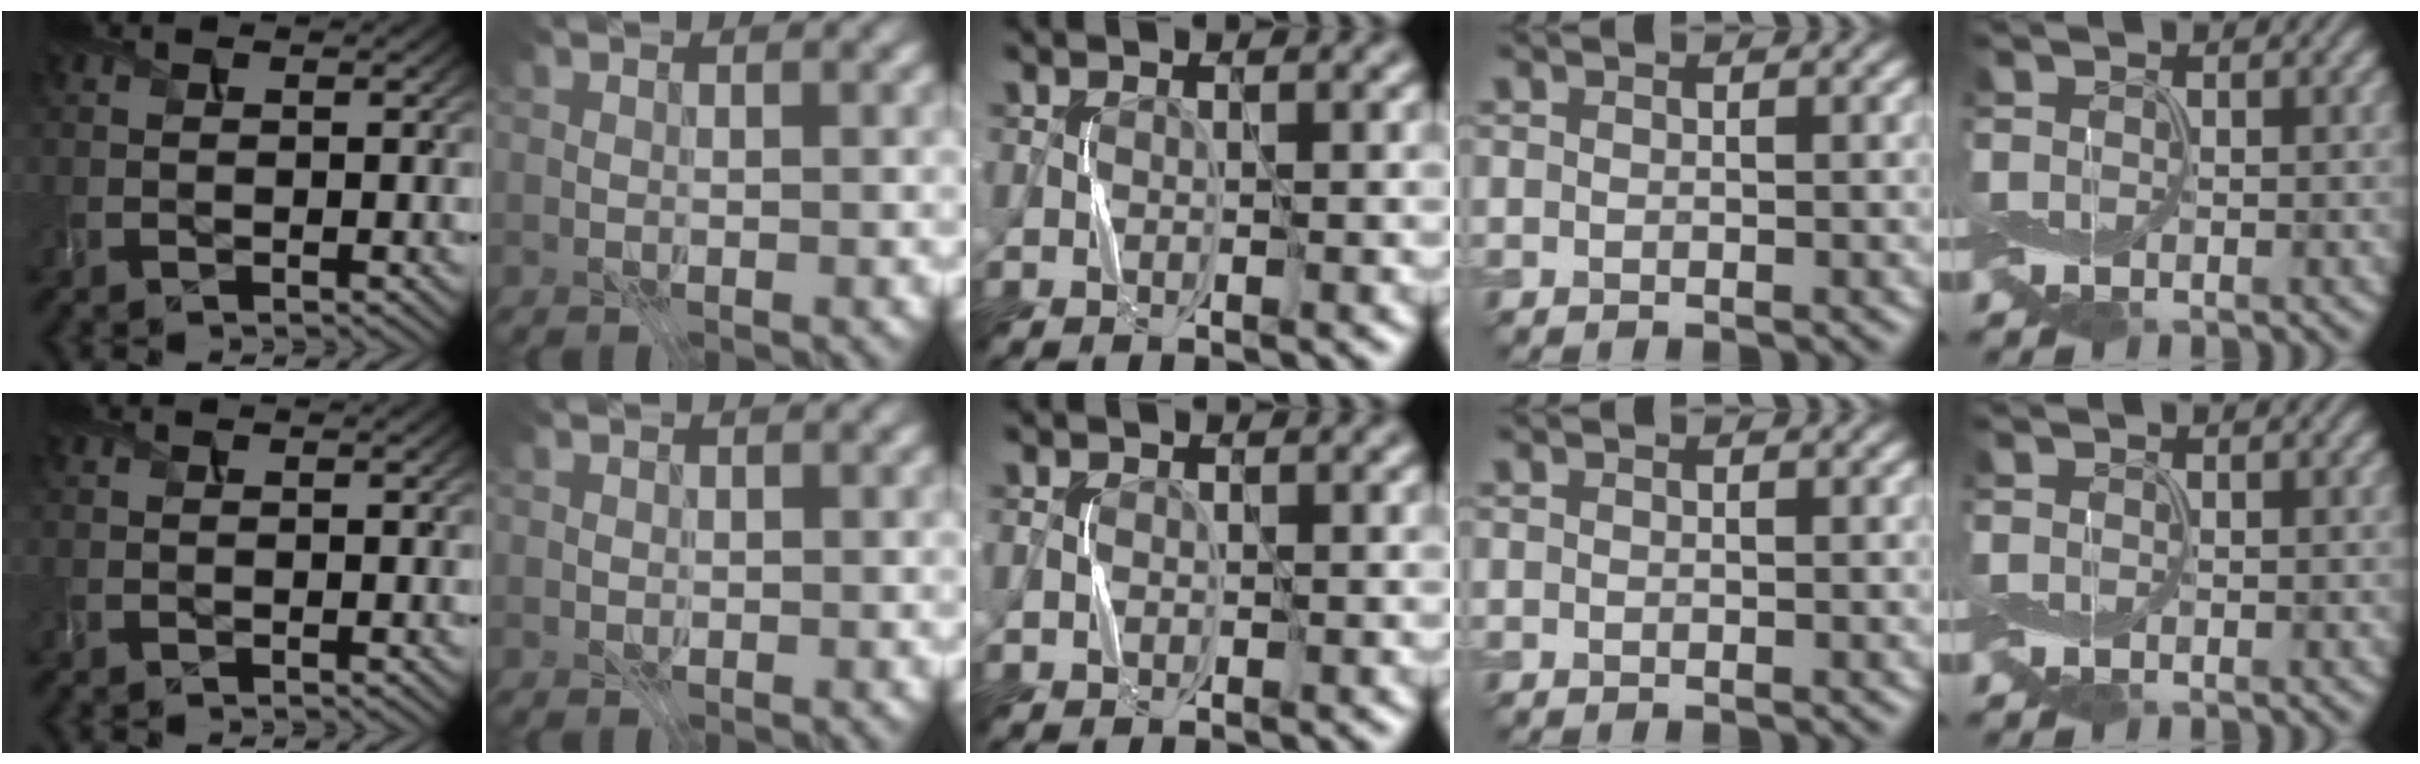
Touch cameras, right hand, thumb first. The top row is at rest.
{"index": {"total": 0.5, "force": [0.1, 0.5, 0.1], "torque": [-0.002, 0.000, 0.001]}, "middle": {"total": 0.6, "force": [0.1, 0.6, 0.1], "torque": [0.000, 0.002, 0.001]}}